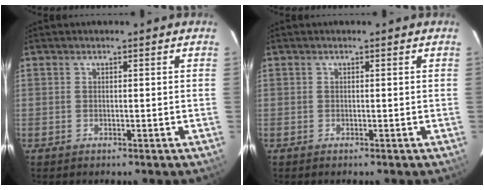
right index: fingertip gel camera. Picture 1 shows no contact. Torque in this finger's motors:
{"motor_torque": [0.04, -0.08, 0.02, 0.01]}